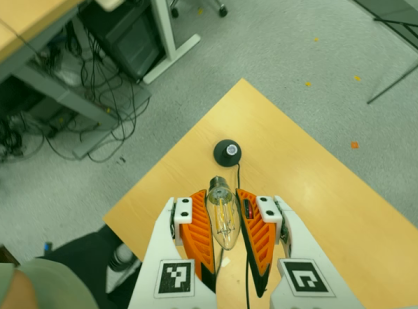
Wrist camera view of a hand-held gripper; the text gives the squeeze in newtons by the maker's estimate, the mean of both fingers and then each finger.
{"total": 20.9, "left": 23.2, "right": 18.6}